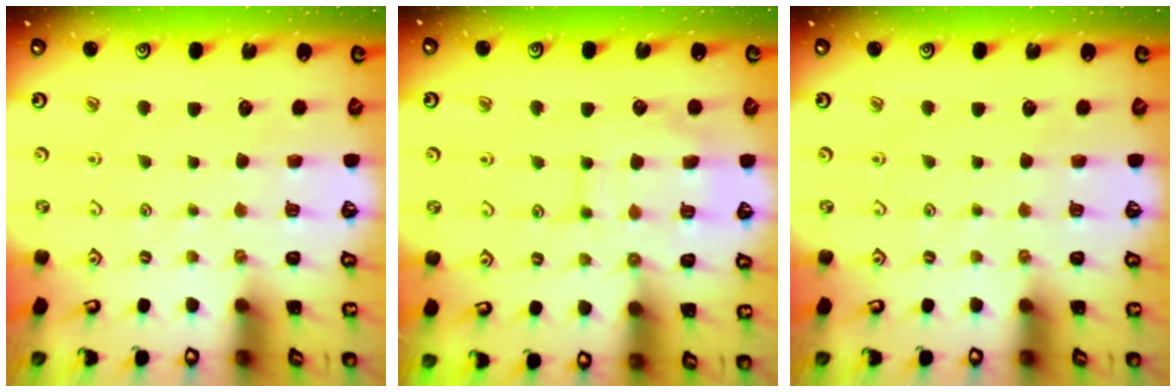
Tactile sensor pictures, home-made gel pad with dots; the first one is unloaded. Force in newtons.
{"total": 10.1, "press": 10.0, "slide": 1.1}
{"total": 0.0}